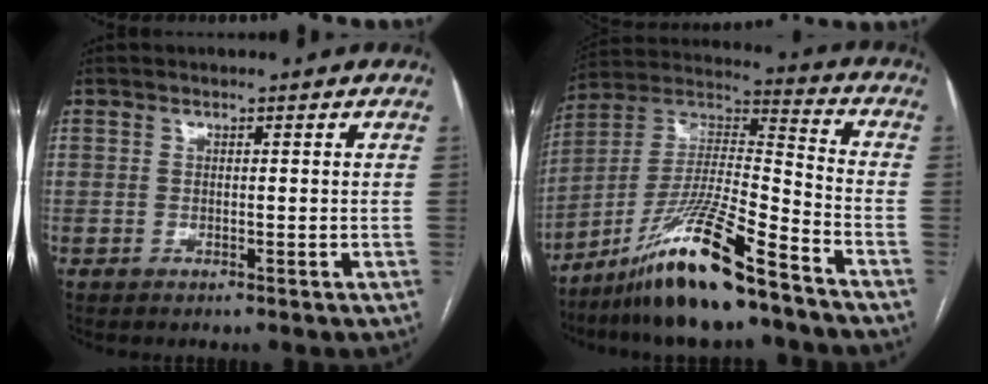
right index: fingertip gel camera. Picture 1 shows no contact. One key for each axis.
{"total": 16.6, "fx": -11.8, "fy": 0.7, "fz": 11.7, "tx": -0.231, "ty": -0.006, "tz": -0.213}